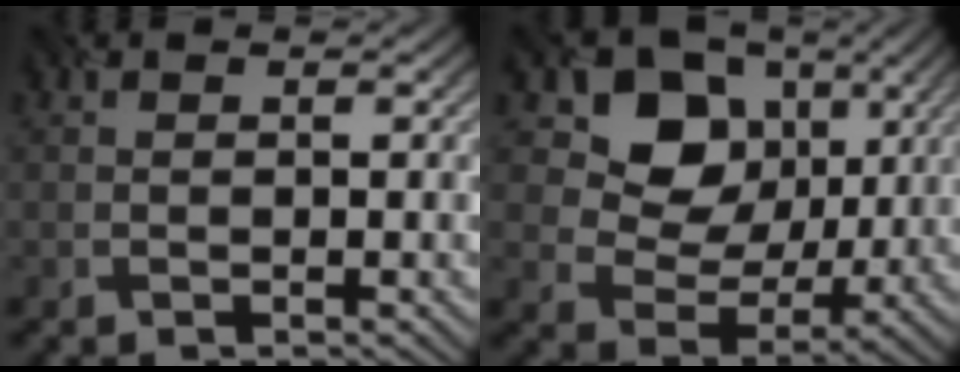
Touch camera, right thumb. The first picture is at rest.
{"total": 10.4, "force": [4.5, 8.5, 4.0], "torque": [-0.091, 0.007, 0.077]}